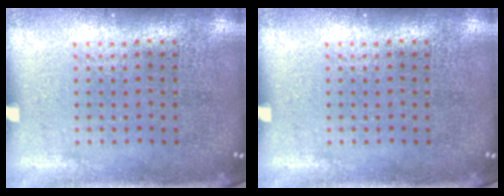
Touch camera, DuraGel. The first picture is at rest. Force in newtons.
{"total": 0.0}